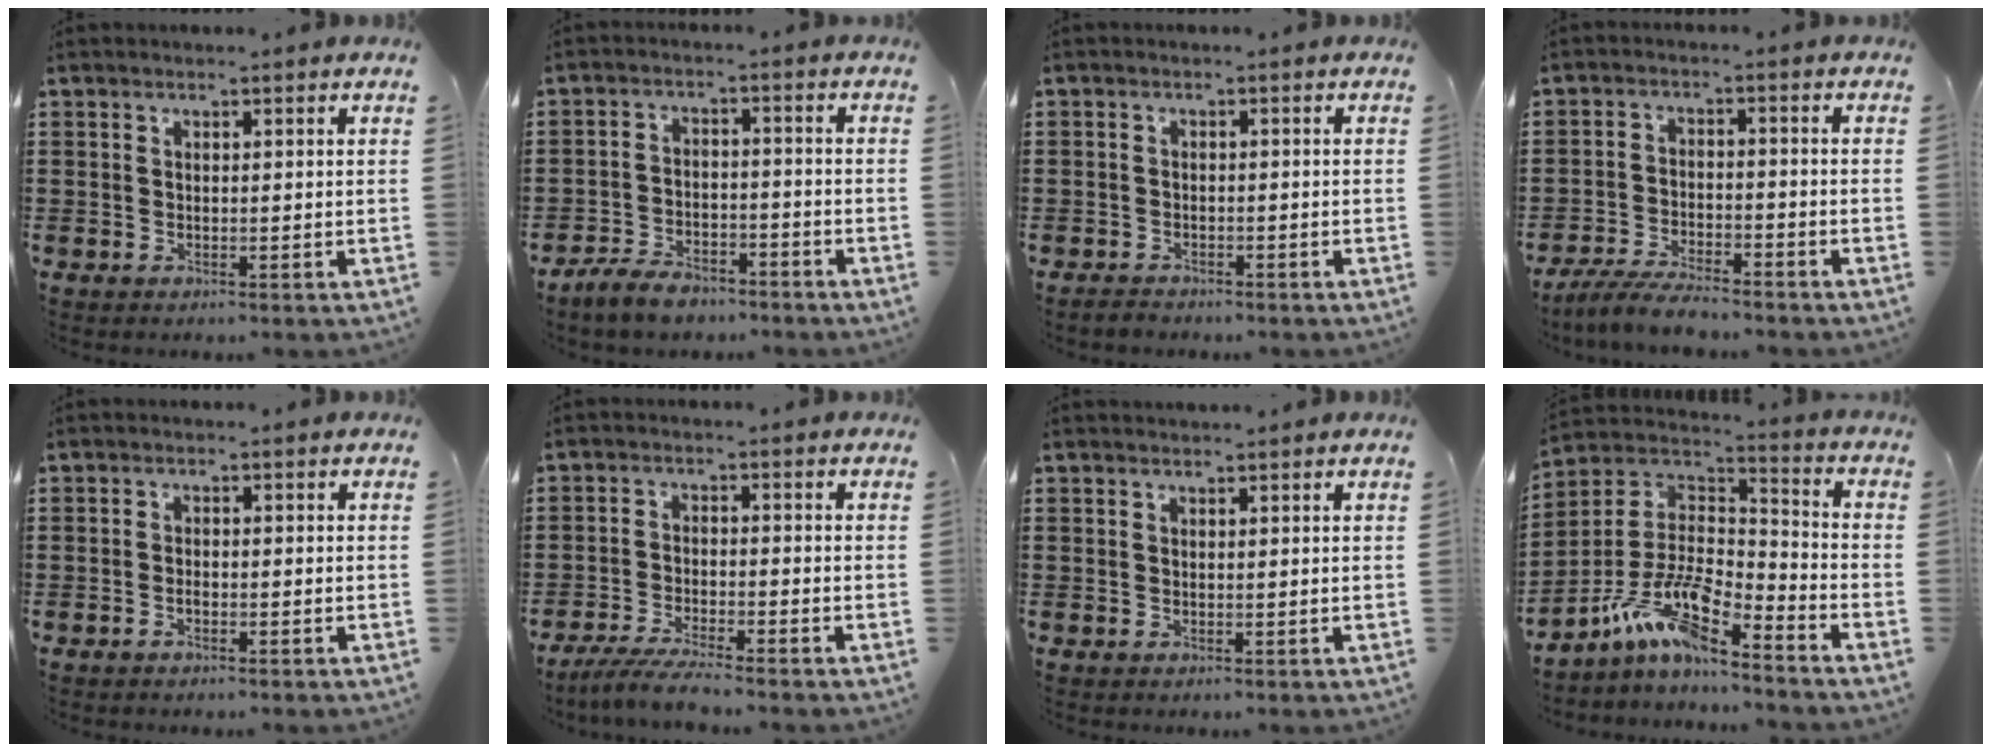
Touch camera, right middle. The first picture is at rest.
{"total": 5.0, "force": [-4.5, 1.5, 1.6], "torque": [-0.041, 0.005, -0.091]}
{"total": 1.6, "force": [-1.4, 0.7, -0.2], "torque": [0.001, 0.005, -0.033]}
{"total": 5.1, "force": [-4.8, 0.7, 1.7], "torque": [-0.043, -0.004, -0.096]}
{"total": 0.9, "force": [-0.6, 0.3, 0.7], "torque": [-0.016, -0.004, -0.010]}
{"total": 4.5, "force": [-4.2, 0.2, 1.7], "torque": [-0.042, -0.010, -0.084]}
{"total": 0.7, "force": [0.7, 0.1, 0.0], "torque": [-0.001, -0.001, 0.014]}
{"total": 10.3, "force": [-7.8, 2.2, 6.5], "torque": [-0.153, -0.007, -0.162]}